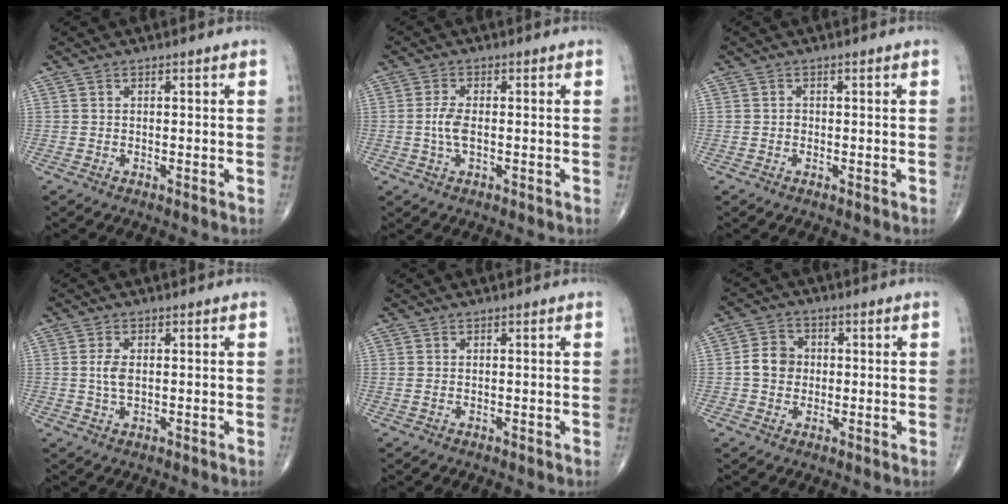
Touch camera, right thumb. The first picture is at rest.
{"total": 3.6, "force": [-0.5, 1.5, 3.3], "torque": [-0.075, 0.004, -0.012]}
{"total": 0.7, "force": [-0.2, 0.6, 0.4], "torque": [0.000, 0.002, -0.005]}
{"total": 3.0, "force": [0.2, 1.5, 2.6], "torque": [-0.057, 0.000, 0.005]}
{"total": 0.7, "force": [0.1, 0.3, 0.6], "torque": [-0.019, 0.003, 0.006]}
{"total": 5.7, "force": [-0.1, 4.9, 2.8], "torque": [-0.035, 0.013, -0.008]}